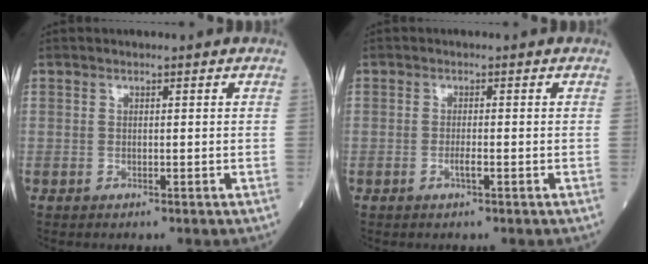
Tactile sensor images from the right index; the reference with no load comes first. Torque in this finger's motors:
{"motor_torque": [0.53, -0.11, 0.26, 0.08]}